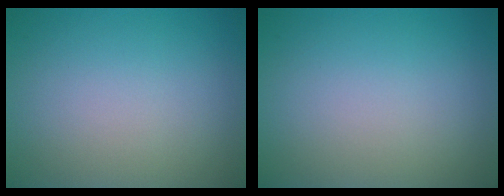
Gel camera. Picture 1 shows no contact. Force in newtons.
{"total": 0.0}